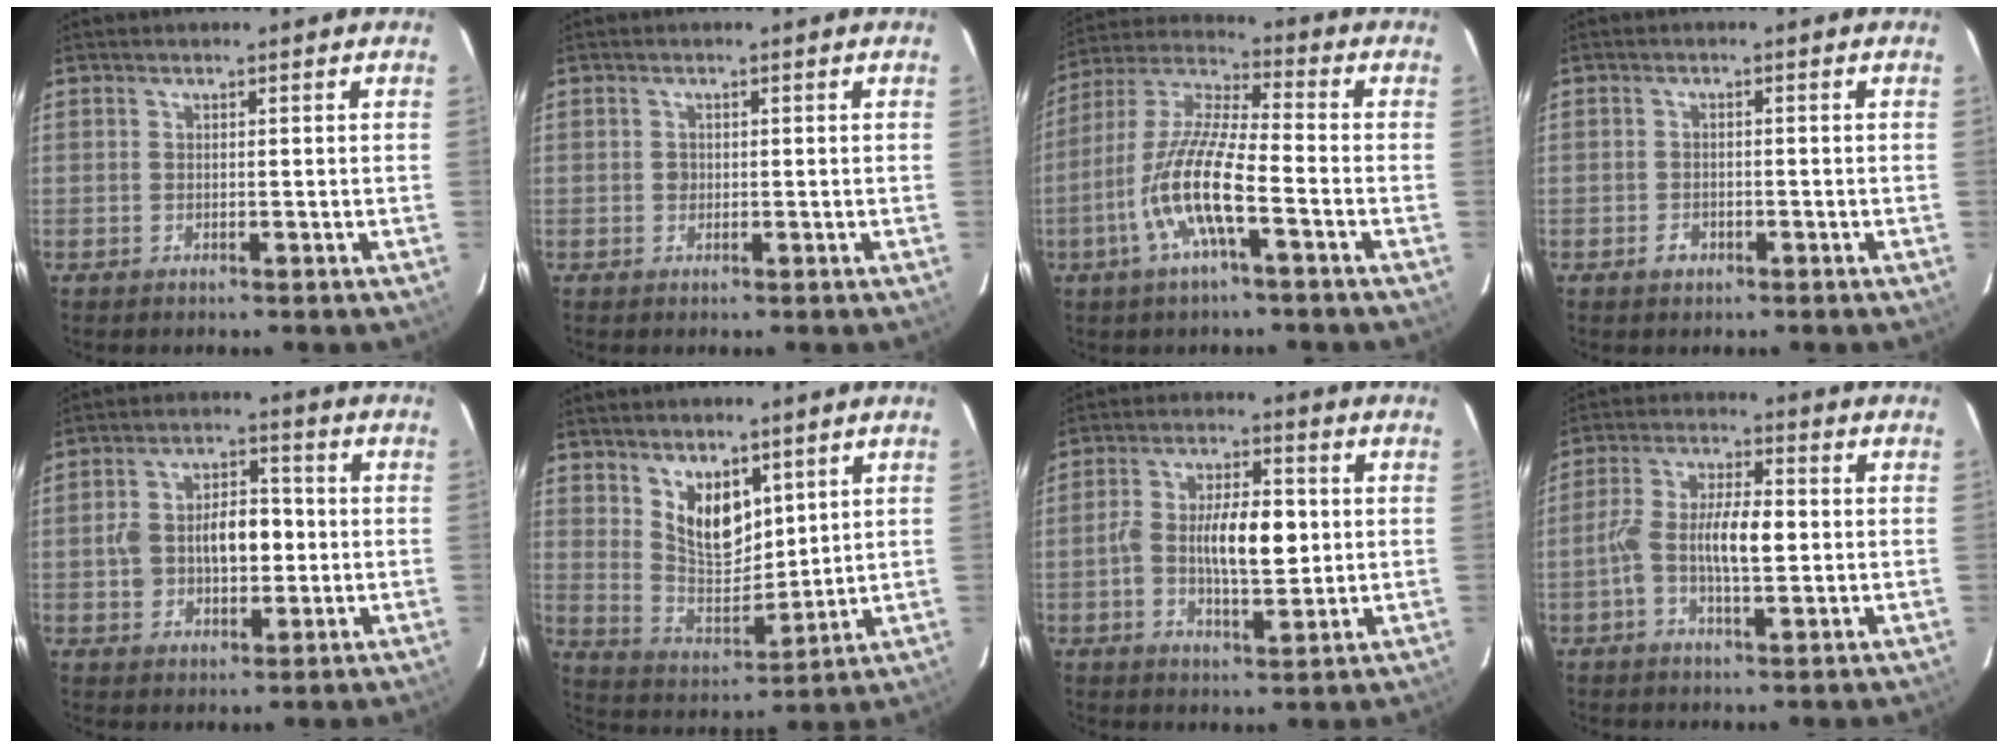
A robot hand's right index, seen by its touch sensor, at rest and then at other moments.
{"total": 1.0, "force": [-0.2, 1.0, 0.2], "torque": [0.000, 0.001, -0.002]}
{"total": 13.0, "force": [-5.2, 2.1, 11.8], "torque": [-0.243, -0.003, -0.104]}
{"total": 2.1, "force": [-1.2, 1.5, 0.7], "torque": [-0.014, 0.002, -0.019]}
{"total": 9.9, "force": [-0.7, 6.3, 7.6], "torque": [-0.141, 0.018, -0.007]}
{"total": 9.9, "force": [5.1, 5.6, 6.3], "torque": [-0.104, -0.004, 0.108]}
{"total": 10.5, "force": [-0.4, 4.5, 9.5], "torque": [-0.179, 0.010, -0.008]}
{"total": 8.2, "force": [-1.1, 2.8, 7.7], "torque": [-0.151, 0.013, -0.023]}